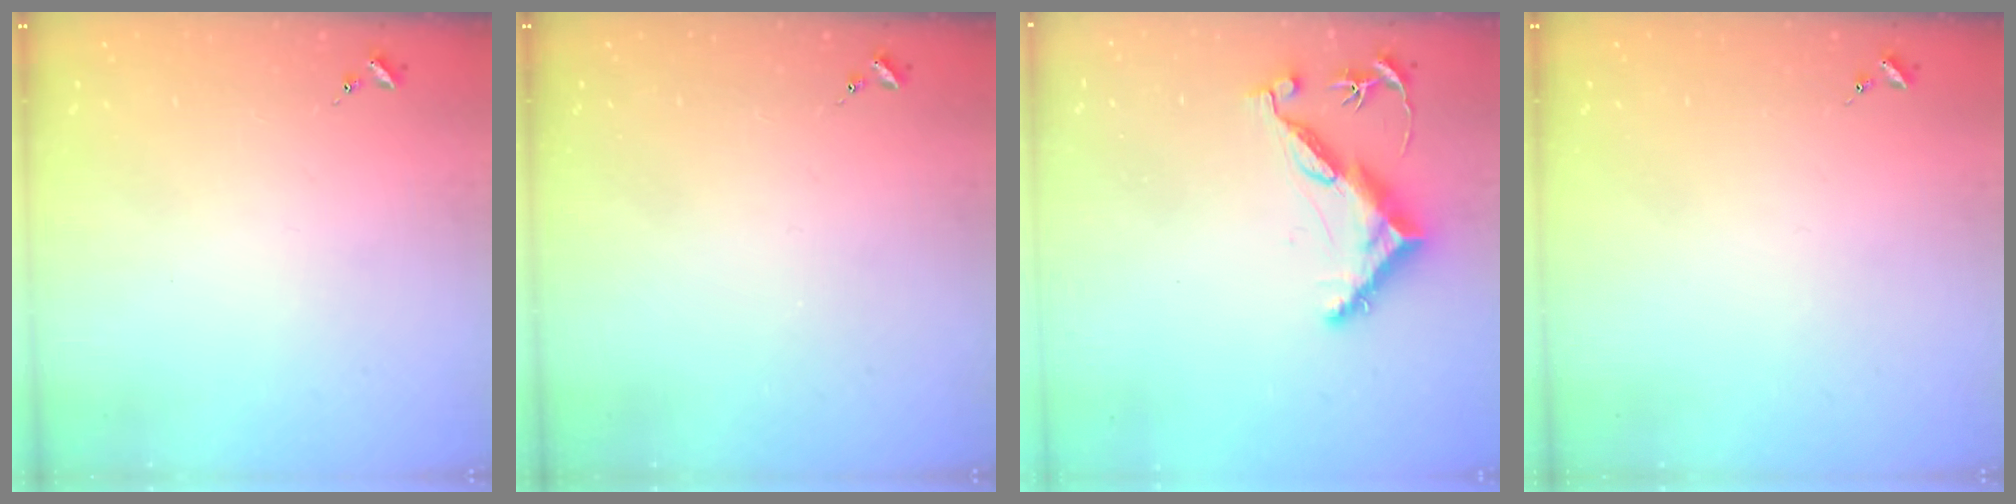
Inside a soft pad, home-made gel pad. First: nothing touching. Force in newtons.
{"total": 0.0}
{"total": 11.7, "press": 11.7, "slide": 1.0}
{"total": 0.0}